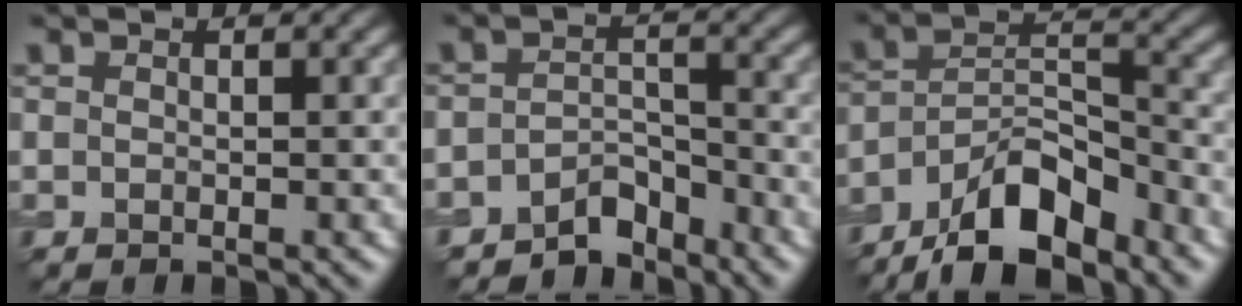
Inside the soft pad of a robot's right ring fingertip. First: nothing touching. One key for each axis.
{"total": 3.6, "fx": -3.1, "fy": 1.5, "fz": 1.0, "tx": -0.007, "ty": 0.009, "tz": -0.061}
{"total": 9.1, "fx": -6.6, "fy": 3.3, "fz": 5.2, "tx": -0.079, "ty": 0.009, "tz": -0.127}